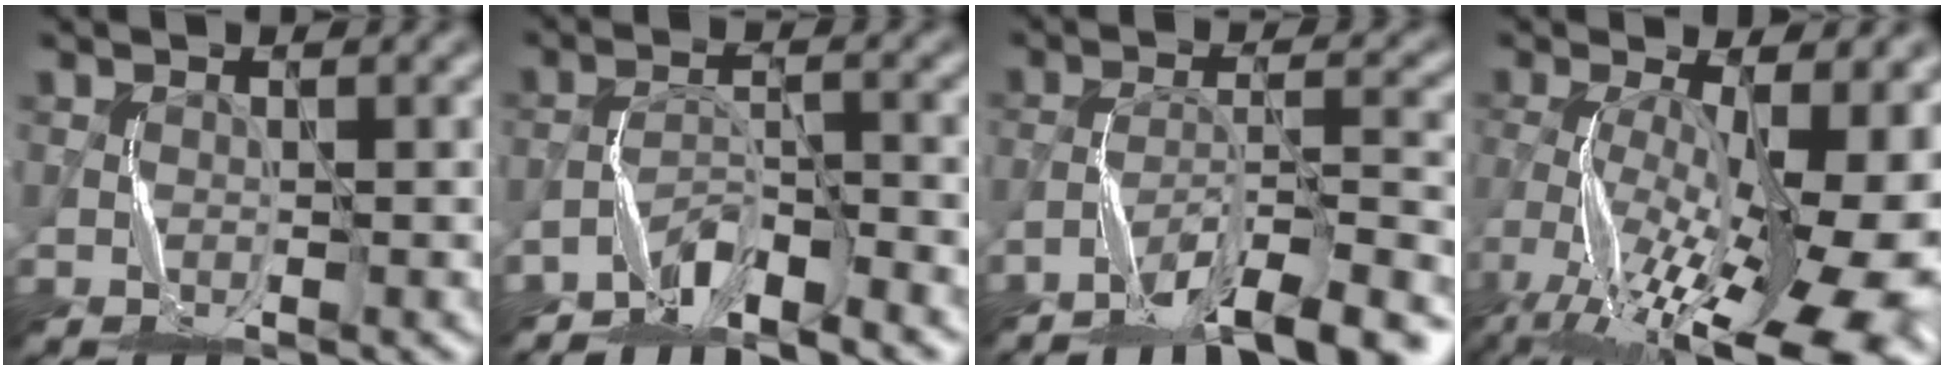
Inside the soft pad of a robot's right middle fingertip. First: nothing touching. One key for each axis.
{"total": 4.3, "fx": -3.6, "fy": 0.9, "fz": 2.2, "tx": -0.035, "ty": 0.001, "tz": -0.073}
{"total": 8.7, "fx": -6.9, "fy": 1.6, "fz": 5.0, "tx": -0.084, "ty": 0.007, "tz": -0.117}
{"total": 17.6, "fx": -3.9, "fy": 7.2, "fz": 15.6, "tx": -0.274, "ty": -0.016, "tz": -0.048}